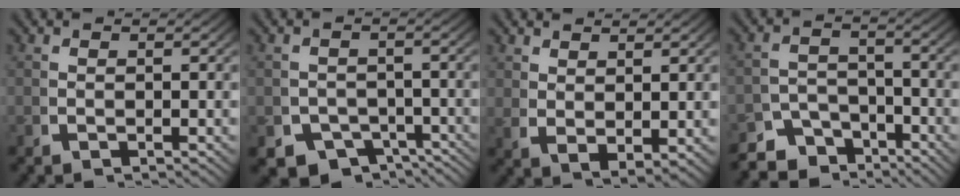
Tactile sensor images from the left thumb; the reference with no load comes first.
{"total": 8.1, "force": [-5.3, 5.3, 2.9], "torque": [-0.041, -0.039, -0.082]}
{"total": 2.5, "force": [1.4, 1.1, 1.7], "torque": [-0.032, -0.012, 0.043]}
{"total": 6.6, "force": [-4.6, 4.4, 1.9], "torque": [-0.009, -0.032, -0.077]}